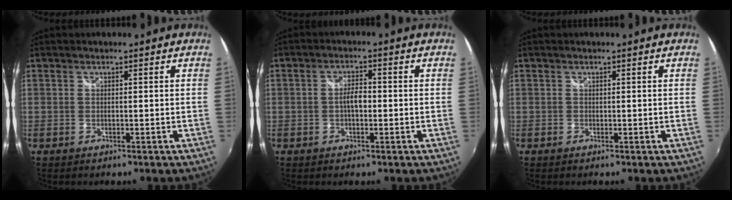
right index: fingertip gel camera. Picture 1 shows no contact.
{"total": 3.1, "force": [-0.6, 1.4, 2.7], "torque": [-0.051, 0.006, -0.011]}
{"total": 0.0}